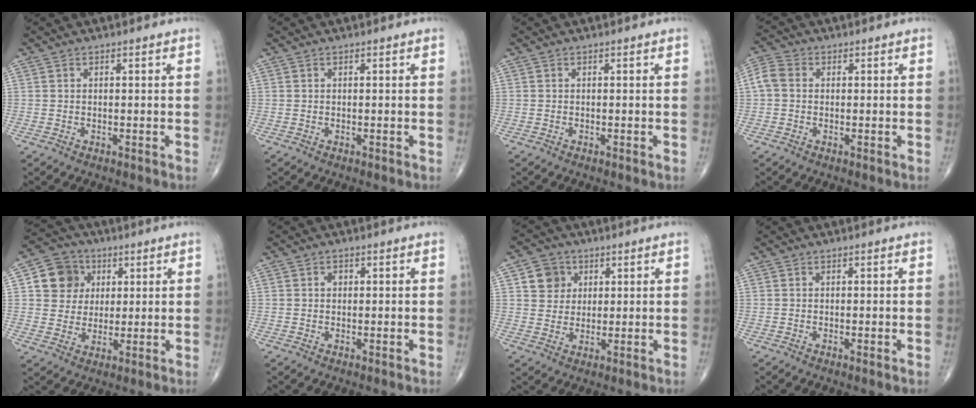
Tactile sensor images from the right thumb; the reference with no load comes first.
{"total": 0.0}
{"total": 0.0}
{"total": 4.2, "force": [0.2, 3.4, 2.6], "torque": [-0.058, 0.015, -0.003]}
{"total": 9.2, "force": [2.6, 8.2, 3.0], "torque": [-0.021, -0.003, 0.040]}
{"total": 1.0, "force": [0.2, 0.9, 0.5], "torque": [-0.001, 0.003, 0.001]}
{"total": 5.9, "force": [2.0, 5.3, 1.7], "torque": [0.000, -0.004, 0.034]}
{"total": 0.6, "force": [-0.1, 0.0, 0.6], "torque": [-0.012, -0.002, -0.002]}